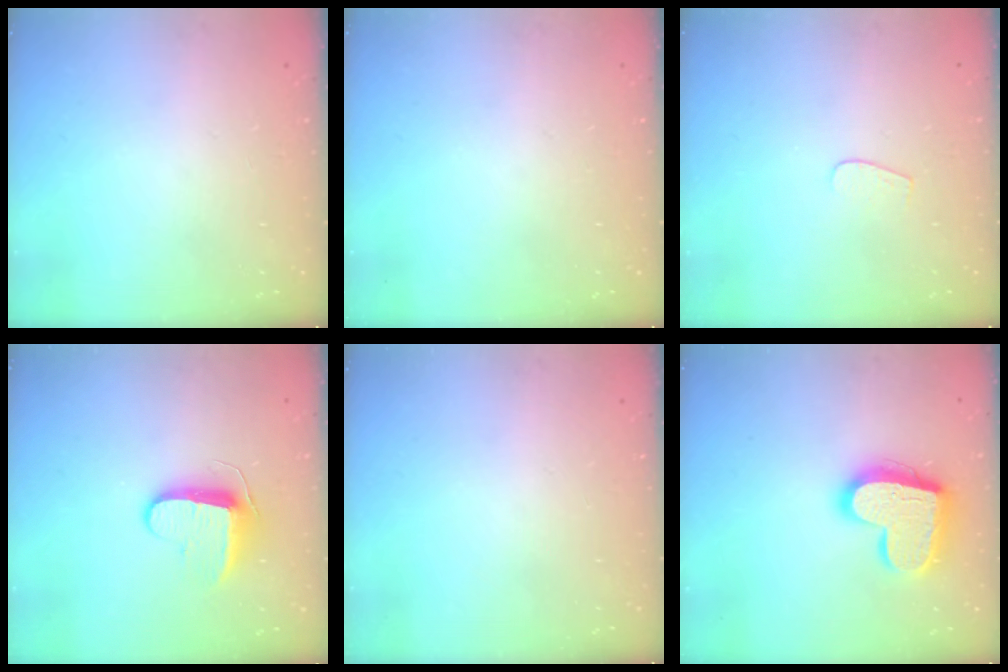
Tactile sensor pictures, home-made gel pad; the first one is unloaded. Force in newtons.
{"total": 0.0}
{"total": 3.4, "press": 3.4, "slide": 0.3}
{"total": 9.5, "press": 9.5, "slide": 0.6}
{"total": 0.0}
{"total": 18.0, "press": 17.9, "slide": 1.6}